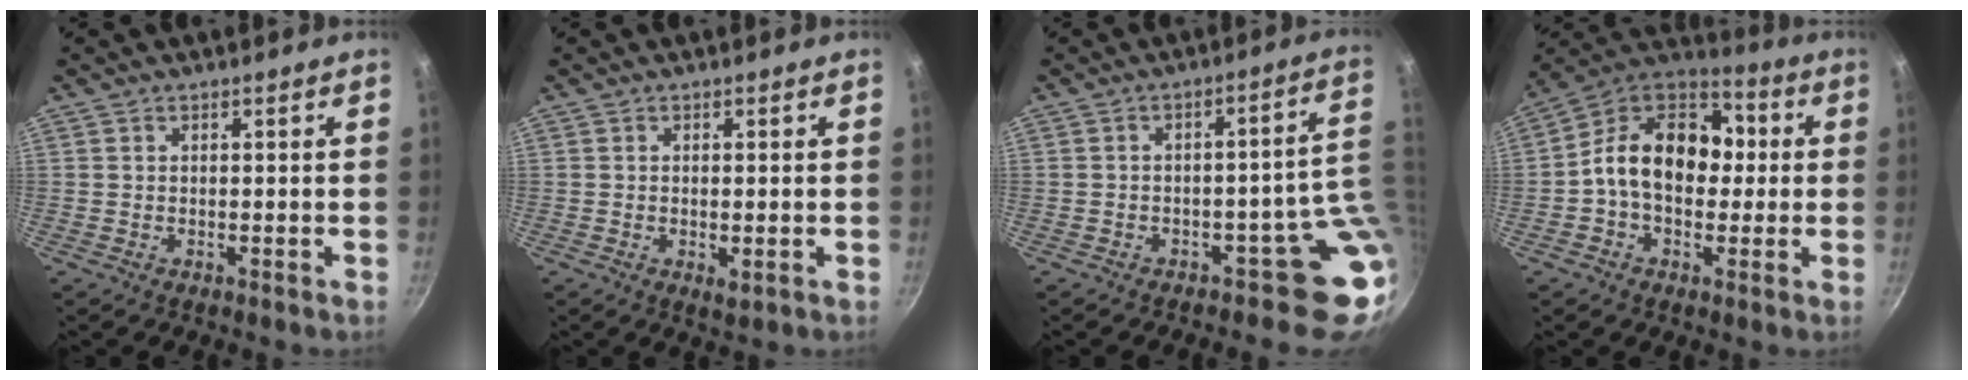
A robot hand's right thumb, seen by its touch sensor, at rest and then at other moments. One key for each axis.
{"total": 2.3, "fx": -0.4, "fy": 0.9, "fz": 2.1, "tx": -0.037, "ty": -0.007, "tz": -0.006}
{"total": 7.5, "fx": -0.9, "fy": 4.5, "fz": 6.0, "tx": -0.006, "ty": 0.026, "tz": -0.009}
{"total": 17.1, "fx": 0.2, "fy": 12.3, "fz": 11.9, "tx": -0.148, "ty": 0.042, "tz": -0.023}